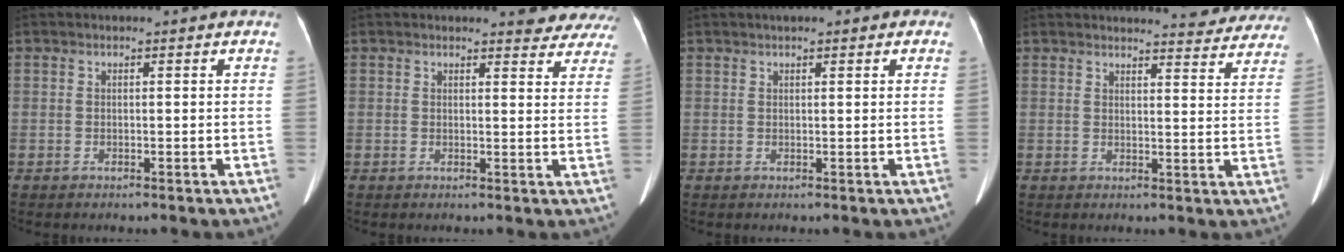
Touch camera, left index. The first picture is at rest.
{"total": 7.5, "force": [7.1, 2.1, 1.4], "torque": [0.012, -0.018, 0.051]}
{"total": 2.4, "force": [1.5, 0.7, 1.8], "torque": [-0.028, 0.014, 0.019]}
{"total": 13.0, "force": [12.5, 2.3, 2.9], "torque": [-0.006, -0.033, 0.117]}